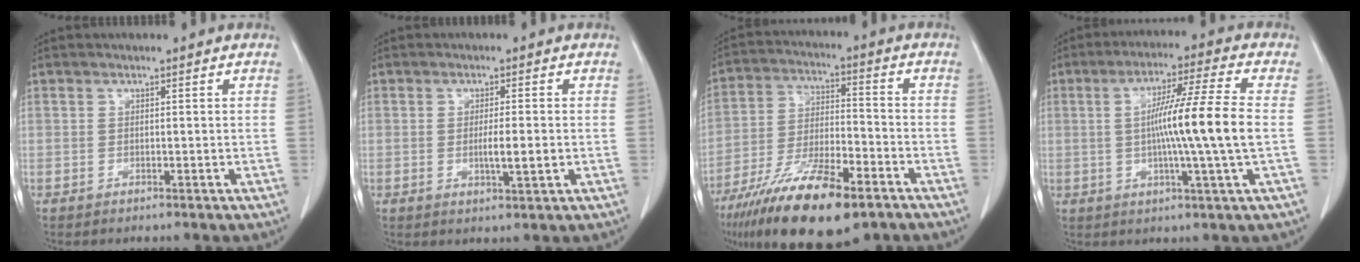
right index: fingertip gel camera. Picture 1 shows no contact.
{"total": 4.0, "force": [-0.6, 0.4, 3.9], "torque": [-0.069, -0.005, -0.008]}
{"total": 18.5, "force": [-12.0, 4.4, 13.4], "torque": [-0.247, -0.031, -0.213]}
{"total": 12.3, "force": [-0.3, -1.5, 12.2], "torque": [-0.212, -0.003, -0.009]}